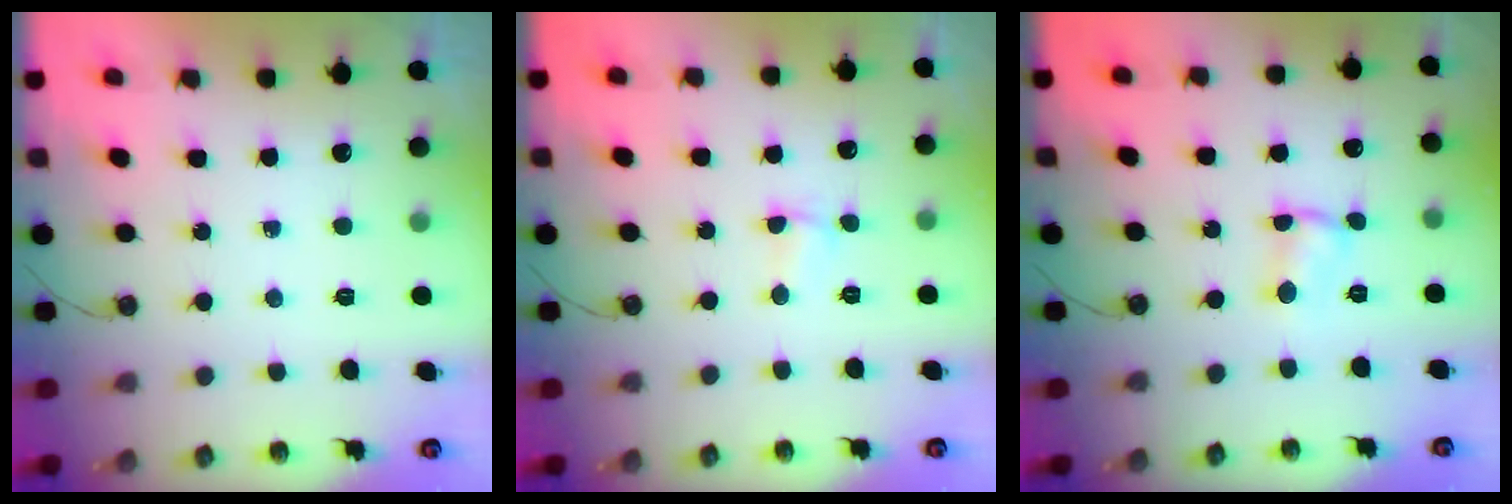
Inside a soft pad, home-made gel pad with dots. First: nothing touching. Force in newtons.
{"total": 2.2, "press": 2.1, "slide": 0.5}
{"total": 2.0, "press": 2.0, "slide": 0.0}